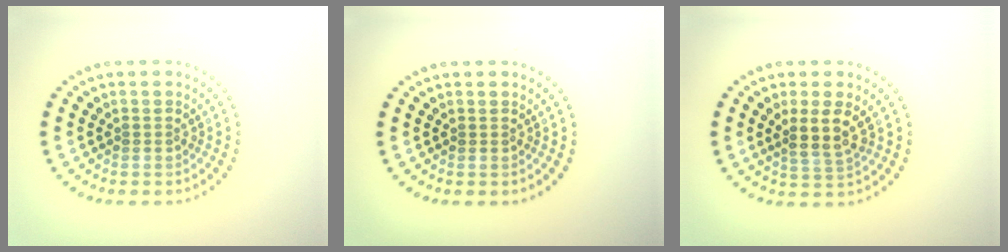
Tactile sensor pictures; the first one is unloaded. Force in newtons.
{"total": 0.0}
{"total": 2.8, "press": 2.4, "slide": 1.4}